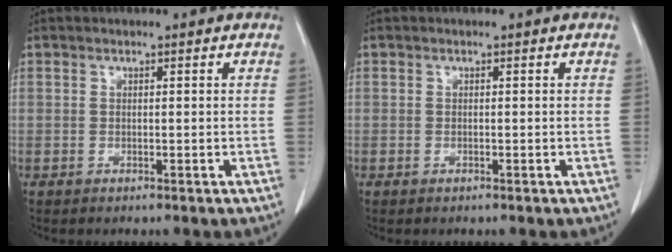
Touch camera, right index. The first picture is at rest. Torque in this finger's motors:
{"motor_torque": [-0.04, -0.01, 0.04, 0.00]}